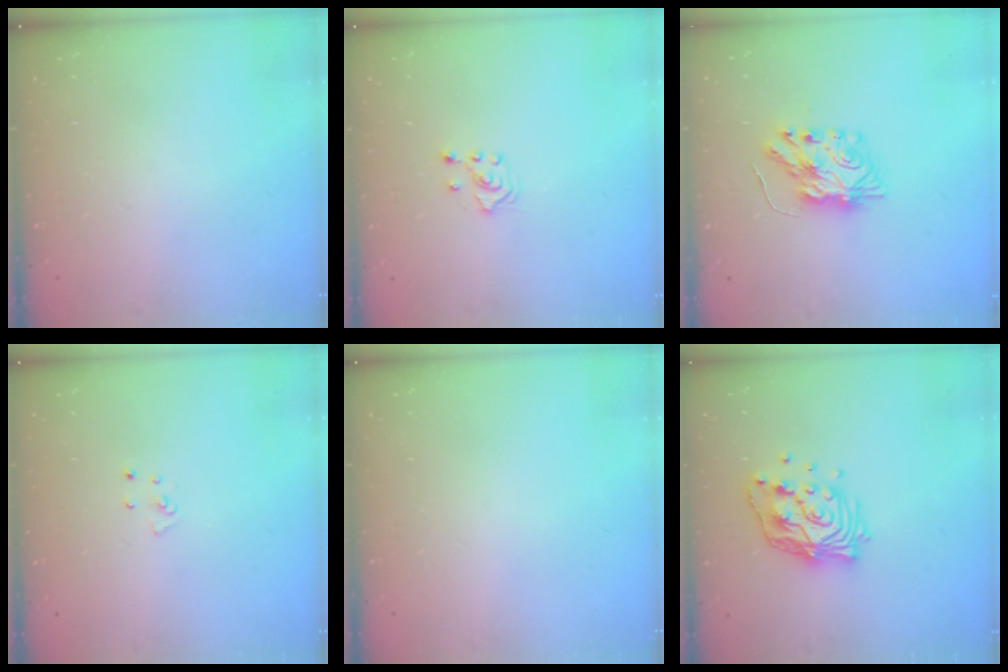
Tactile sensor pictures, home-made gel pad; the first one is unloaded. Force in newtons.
{"total": 3.2, "press": 3.1, "slide": 1.0}
{"total": 8.4, "press": 8.4, "slide": 0.5}
{"total": 3.1, "press": 3.1, "slide": 0.2}
{"total": 0.0}
{"total": 14.3, "press": 14.2, "slide": 1.4}